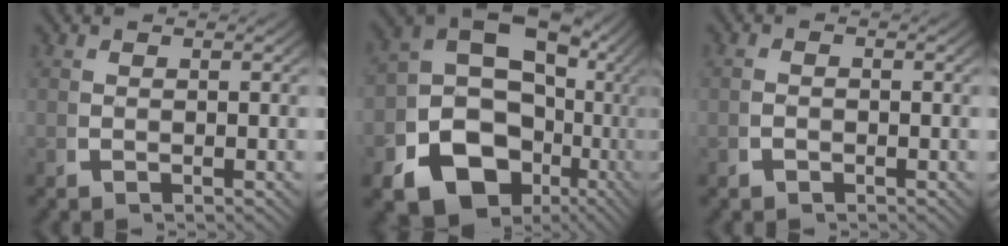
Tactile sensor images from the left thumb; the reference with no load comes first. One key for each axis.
{"total": 15.8, "fx": -2.7, "fy": 12.2, "fz": 9.6, "tx": -0.182, "ty": -0.057, "tz": -0.028}
{"total": 0.5, "fx": -0.5, "fy": 0.2, "fz": -0.1, "tx": 0.006, "ty": -0.002, "tz": -0.011}